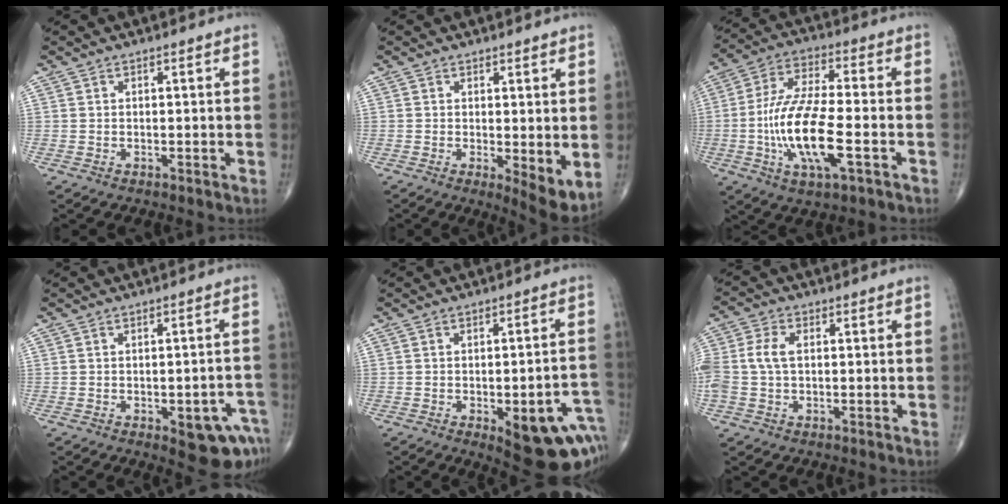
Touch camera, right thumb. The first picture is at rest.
{"total": 6.3, "force": [-0.1, 2.0, 6.0], "torque": [-0.084, -0.020, 0.001]}
{"total": 15.9, "force": [-4.0, 5.2, 14.5], "torque": [-0.294, 0.017, -0.073]}
{"total": 9.1, "force": [-4.2, 3.6, 7.3], "torque": [-0.063, 0.019, -0.044]}
{"total": 17.4, "force": [-6.7, 6.8, 14.5], "torque": [-0.114, 0.026, -0.065]}
{"total": 6.3, "force": [0.3, 4.1, 4.8], "torque": [-0.123, 0.018, 0.004]}